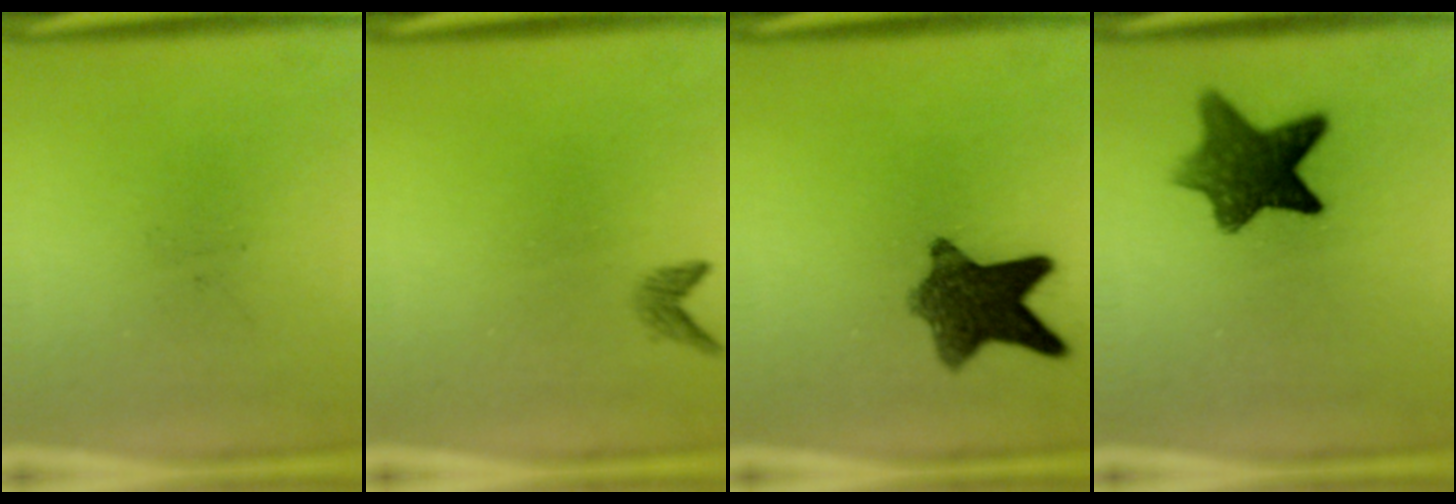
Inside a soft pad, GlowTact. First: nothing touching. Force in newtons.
{"total": 1.1}
{"total": 9.0}
{"total": 9.6}